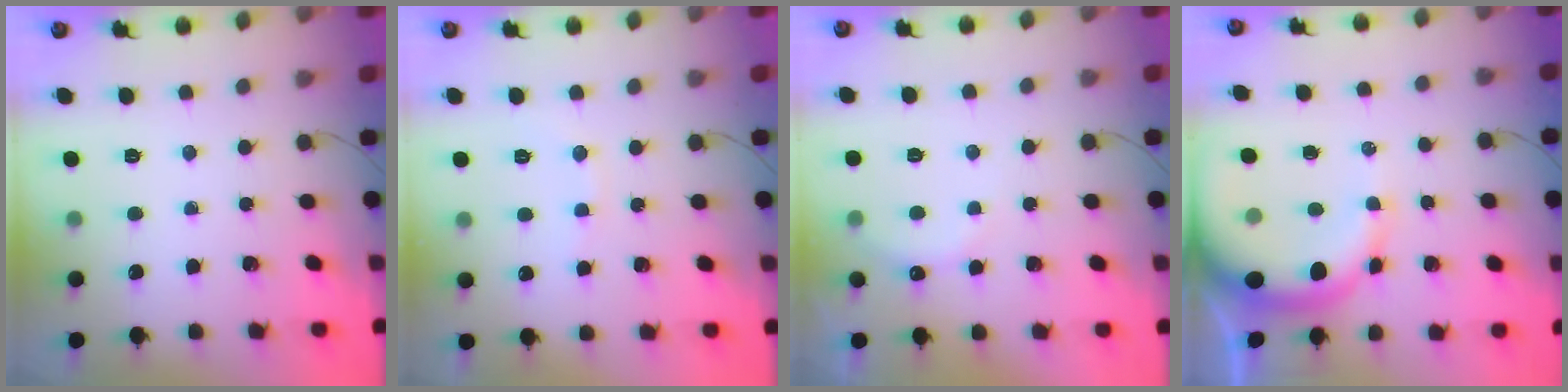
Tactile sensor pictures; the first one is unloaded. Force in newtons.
{"total": 5.4, "press": 5.3, "slide": 1.4}
{"total": 5.9, "press": 5.8, "slide": 1.0}
{"total": 10.8, "press": 10.5, "slide": 2.3}